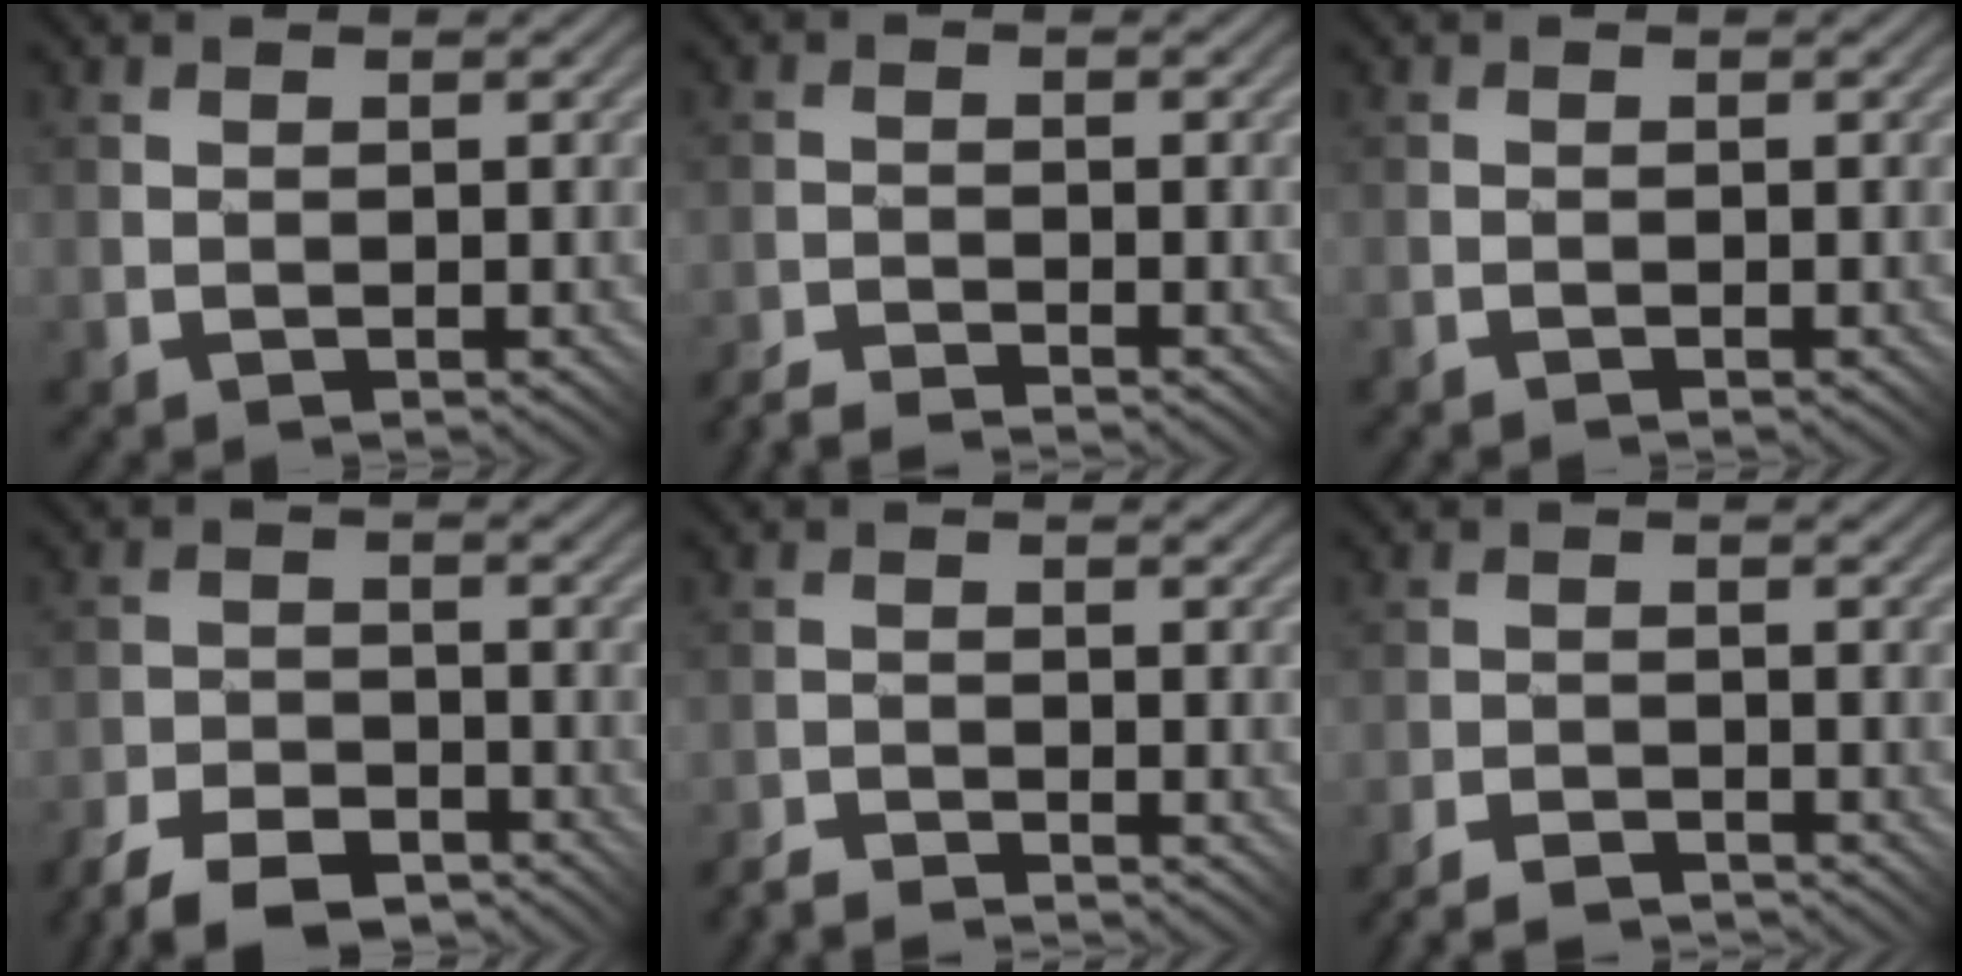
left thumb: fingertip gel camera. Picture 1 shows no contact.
{"total": 3.1, "force": [-3.1, -0.1, 0.6], "torque": [-0.011, 0.001, -0.065]}
{"total": 0.7, "force": [-0.7, -0.2, -0.2], "torque": [0.004, 0.004, -0.015]}
{"total": 7.3, "force": [-6.3, 2.4, 2.9], "torque": [-0.053, -0.002, -0.123]}
{"total": 2.8, "force": [-2.8, -0.1, 0.2], "torque": [-0.002, 0.002, -0.061]}
{"total": 3.5, "force": [-3.4, 0.3, 0.8], "torque": [-0.012, 0.004, -0.068]}